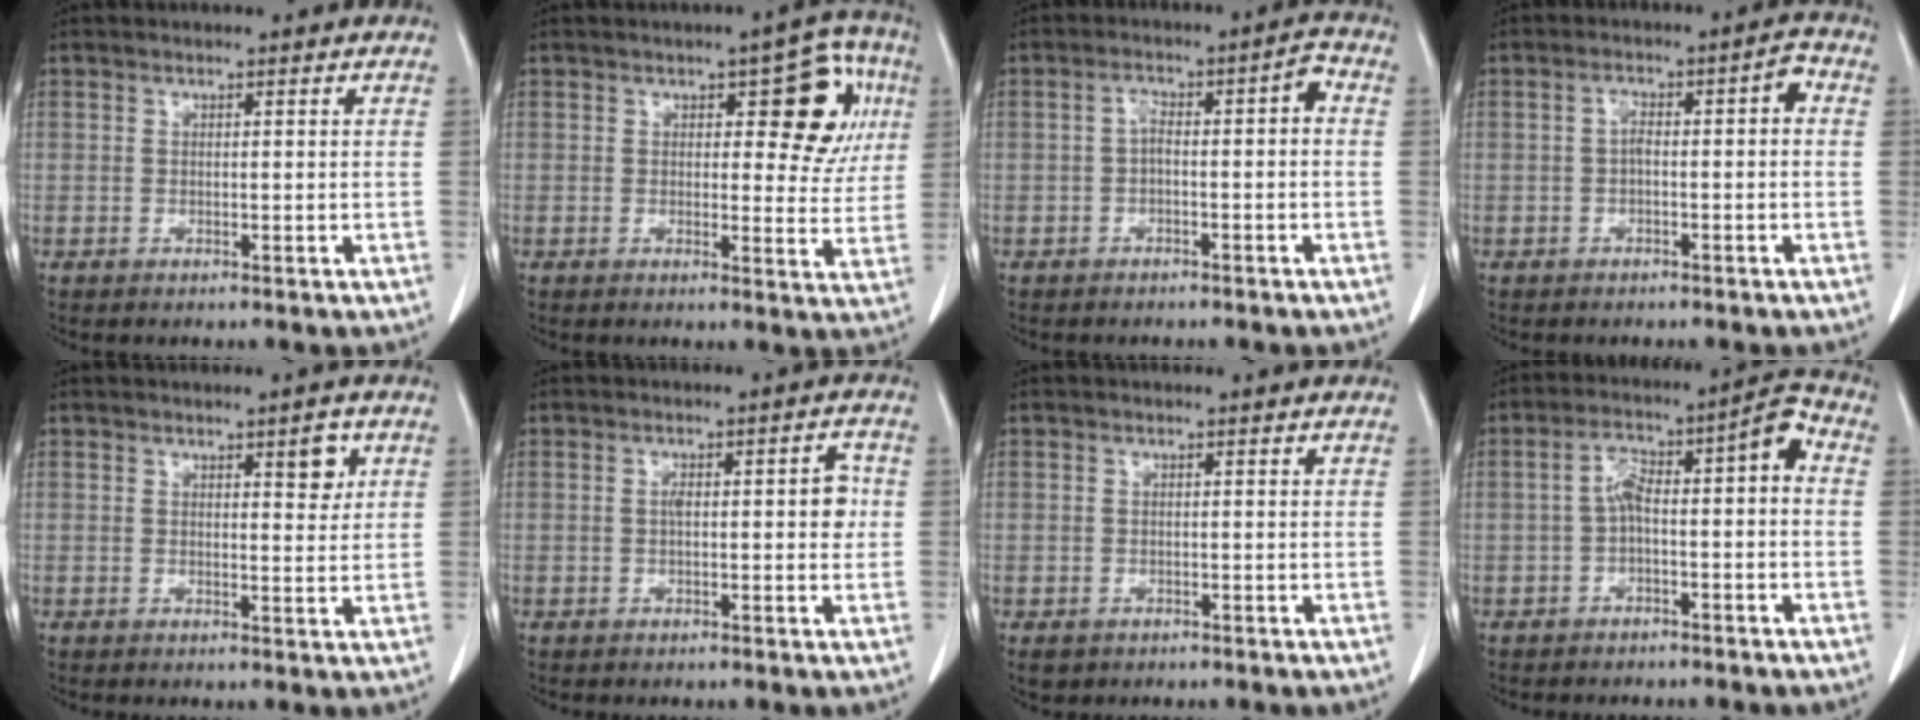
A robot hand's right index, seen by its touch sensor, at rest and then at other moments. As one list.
[{"total": 9.9, "force": [3.2, 4.2, 8.4], "torque": [-0.085, 0.020, 0.038]}, {"total": 4.7, "force": [-0.5, 1.4, 4.5], "torque": [-0.071, 0.031, -0.007]}, {"total": 4.5, "force": [-0.2, 1.3, 4.3], "torque": [-0.069, 0.029, -0.004]}, {"total": 3.2, "force": [1.5, 0.9, 2.7], "torque": [-0.033, -0.006, 0.021]}, {"total": 4.9, "force": [0.3, 1.6, 4.7], "torque": [-0.070, 0.017, 0.004]}, {"total": 1.8, "force": [-0.9, 1.5, 0.4], "torque": [-0.010, 0.001, -0.007]}, {"total": 8.1, "force": [-0.7, 2.1, 7.8], "torque": [-0.125, 0.047, -0.013]}]